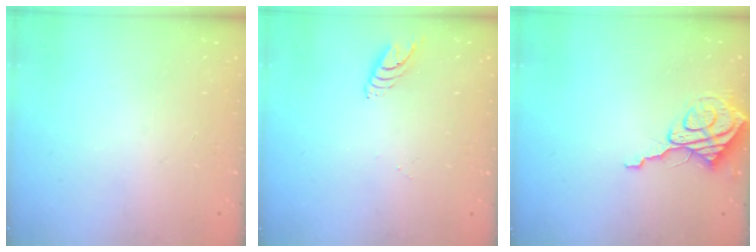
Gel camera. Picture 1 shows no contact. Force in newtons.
{"total": 5.8, "press": 5.8, "slide": 0.5}
{"total": 11.4, "press": 11.3, "slide": 1.1}